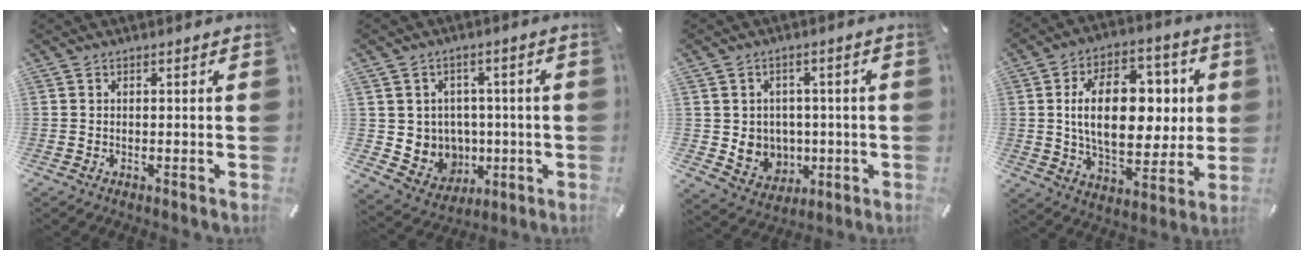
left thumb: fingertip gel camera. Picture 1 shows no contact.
{"total": 7.9, "force": [1.3, 7.8, 0.4], "torque": [-0.029, -0.019, 0.039]}
{"total": 7.4, "force": [0.5, 7.2, 1.3], "torque": [-0.033, -0.012, 0.018]}
{"total": 20.2, "force": [2.5, 12.7, 15.5], "torque": [-0.264, 0.000, 0.042]}